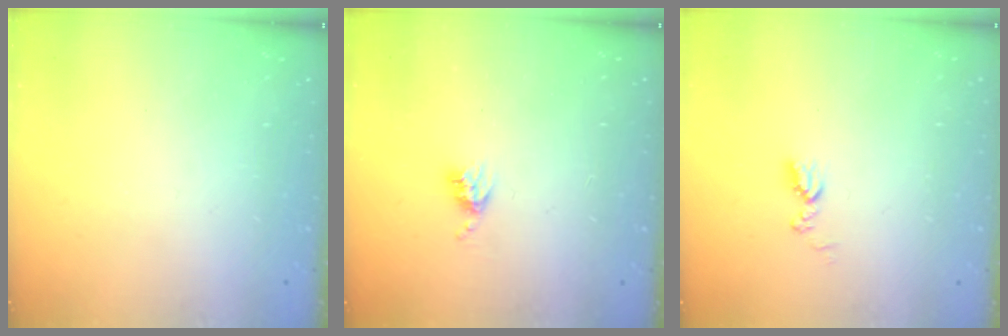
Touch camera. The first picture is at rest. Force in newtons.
{"total": 4.8, "press": 4.8, "slide": 0.4}
{"total": 6.9, "press": 6.8, "slide": 0.8}